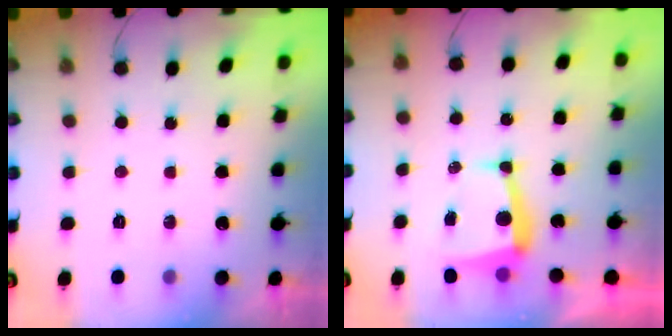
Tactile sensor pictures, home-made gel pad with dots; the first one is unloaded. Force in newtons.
{"total": 6.1, "press": 6.1, "slide": 0.2}